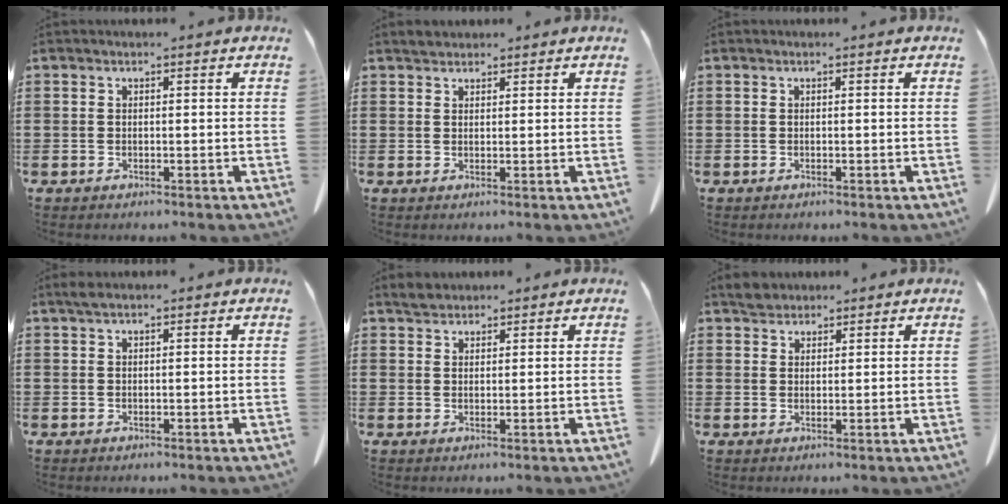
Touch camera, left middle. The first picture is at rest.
{"total": 1.5, "force": [1.4, 0.5, 0.1], "torque": [0.002, 0.000, 0.026]}
{"total": 0.0}
{"total": 1.0, "force": [0.6, 0.2, 0.8], "torque": [-0.018, 0.001, 0.011]}
{"total": 2.0, "force": [1.8, 0.7, 0.3], "torque": [-0.011, 0.004, 0.037]}
{"total": 2.4, "force": [2.2, 1.0, 0.4], "torque": [-0.007, 0.002, 0.042]}